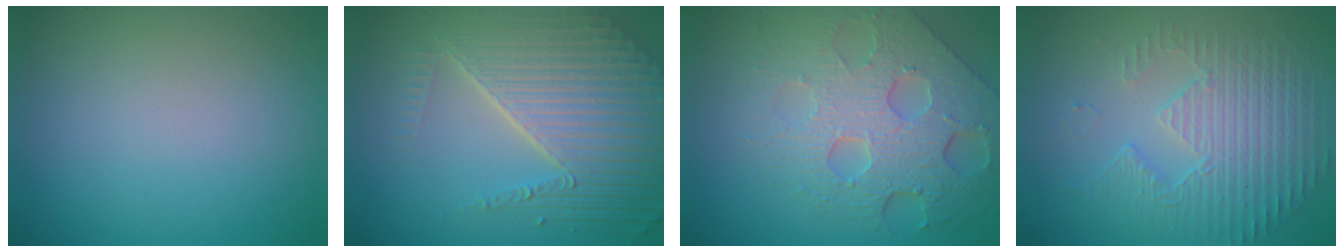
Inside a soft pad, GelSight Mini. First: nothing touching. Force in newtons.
{"total": 8.5, "press": 5.6, "slide": 6.3}
{"total": 8.0, "press": 5.5, "slide": 5.9}
{"total": 4.3, "press": 3.4, "slide": 2.6}